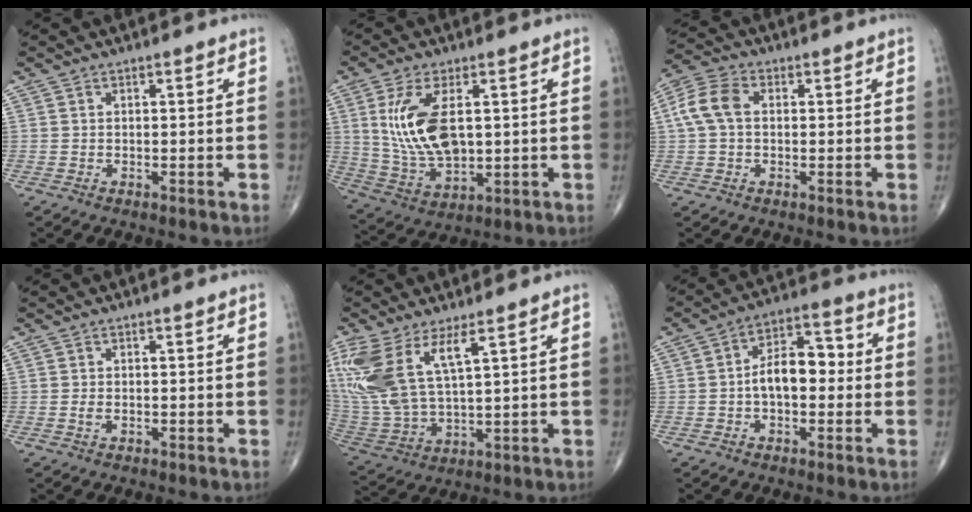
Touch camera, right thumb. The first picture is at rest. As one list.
[{"total": 13.4, "force": [2.6, 6.7, 11.3], "torque": [-0.229, -0.013, 0.063]}, {"total": 7.2, "force": [0.8, 4.8, 5.3], "torque": [-0.117, 0.023, 0.009]}, {"total": 1.2, "force": [-0.3, 0.7, 0.9], "torque": [-0.022, 0.001, -0.005]}, {"total": 15.7, "force": [7.2, 5.6, 12.8], "torque": [-0.299, -0.029, 0.161]}, {"total": 9.5, "force": [-0.6, 5.5, 7.6], "torque": [-0.107, 0.033, -0.019]}]